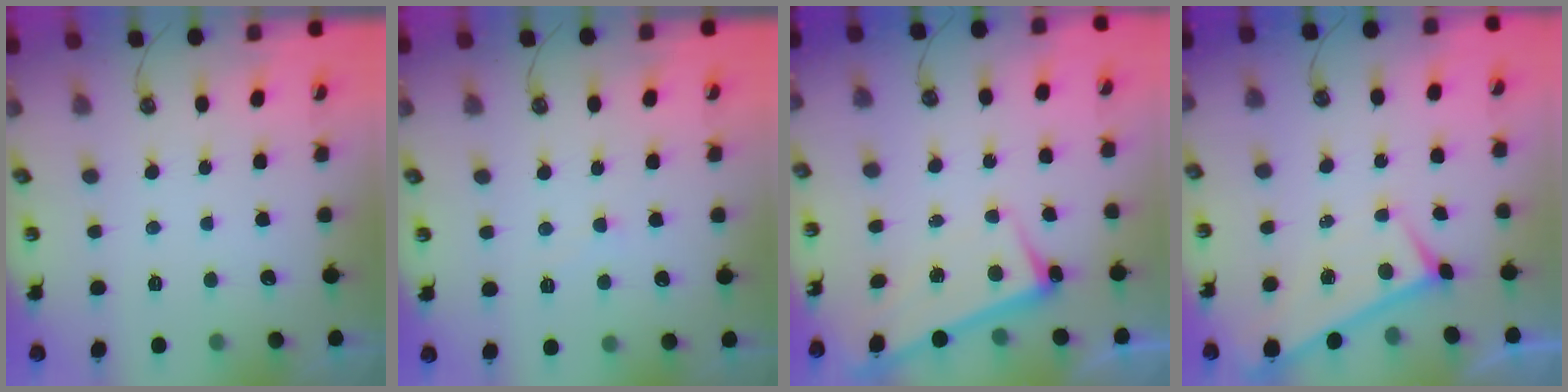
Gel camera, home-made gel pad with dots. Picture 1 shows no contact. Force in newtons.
{"total": 3.6, "press": 3.5, "slide": 0.4}
{"total": 2.5, "press": 2.5, "slide": 0.3}
{"total": 0.0}